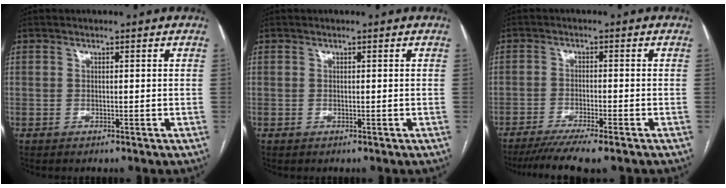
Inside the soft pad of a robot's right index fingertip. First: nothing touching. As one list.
[{"total": 0.0}, {"total": 8.2, "force": [-6.6, -0.1, 4.9], "torque": [-0.071, -0.019, -0.106]}]